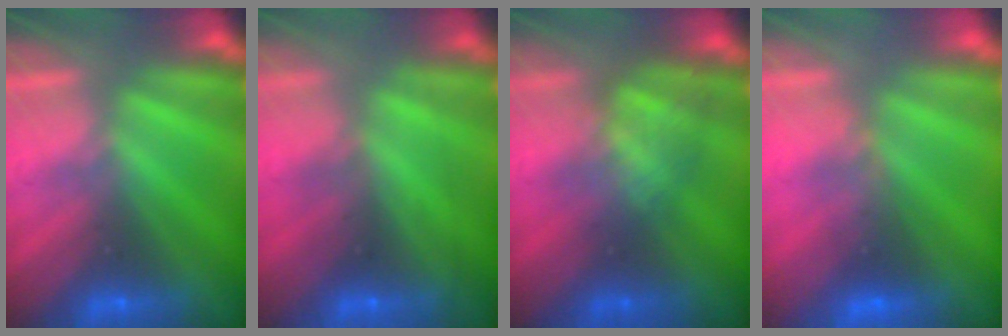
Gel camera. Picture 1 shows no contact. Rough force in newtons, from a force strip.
{"total": 2.2}
{"total": 3.5}
{"total": 2.9}